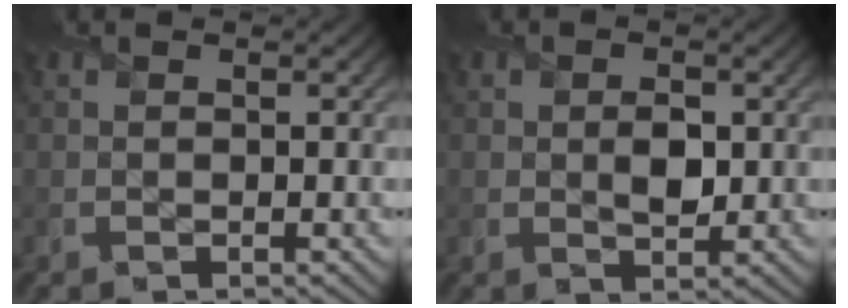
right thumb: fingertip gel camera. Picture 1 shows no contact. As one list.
[{"total": 2.6, "force": [0.1, 1.7, 2.0], "torque": [-0.030, -0.009, 0.004]}]